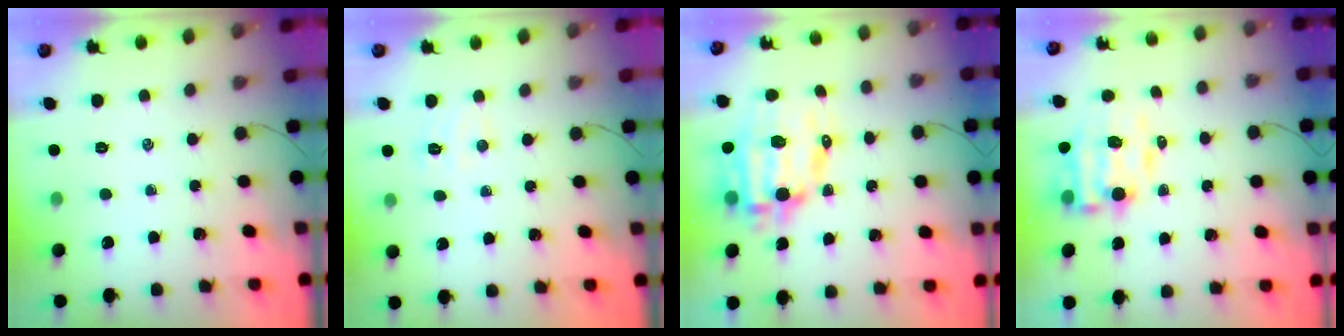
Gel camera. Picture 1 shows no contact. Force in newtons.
{"total": 5.4, "press": 5.3, "slide": 1.1}
{"total": 12.8, "press": 12.5, "slide": 2.7}
{"total": 7.6, "press": 7.4, "slide": 1.5}